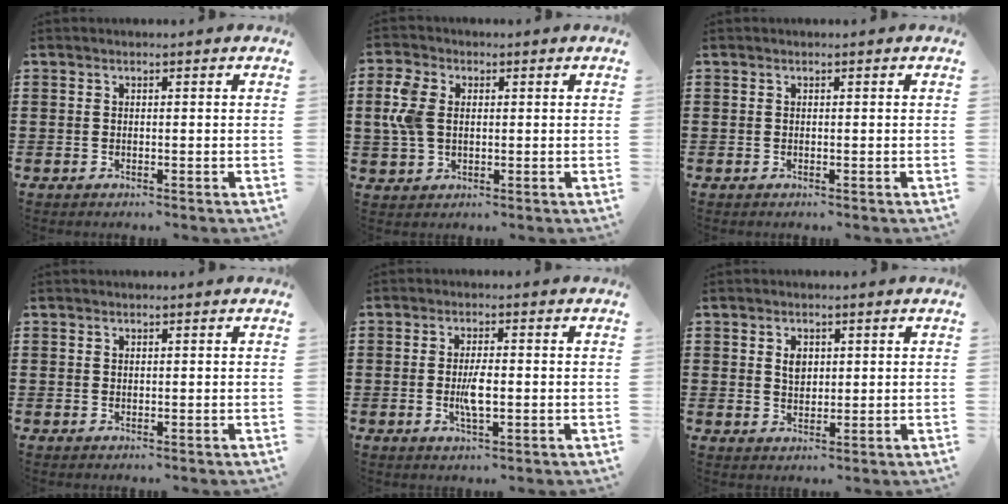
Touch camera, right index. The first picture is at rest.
{"total": 5.7, "force": [1.0, 3.9, 4.0], "torque": [-0.116, 0.003, 0.009]}
{"total": 0.0}
{"total": 0.0}
{"total": 4.1, "force": [-0.5, 1.2, 3.9], "torque": [-0.082, -0.005, -0.013]}
{"total": 2.6, "force": [0.9, 1.7, 1.7], "torque": [-0.031, 0.004, 0.013]}